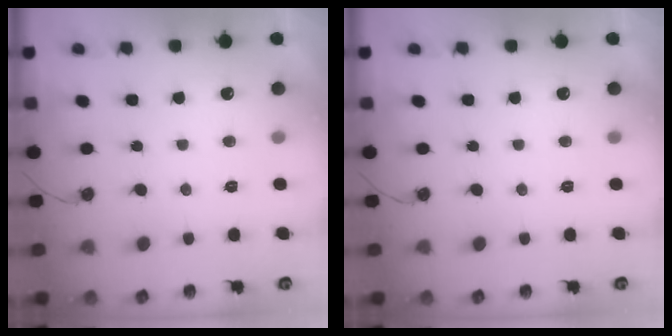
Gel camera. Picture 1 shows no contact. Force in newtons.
{"total": 0.0}